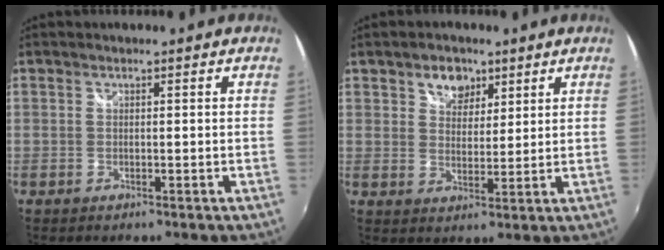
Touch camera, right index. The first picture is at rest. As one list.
[{"total": 5.6, "force": [3.3, 3.9, 2.2], "torque": [-0.026, 0.009, 0.058]}]